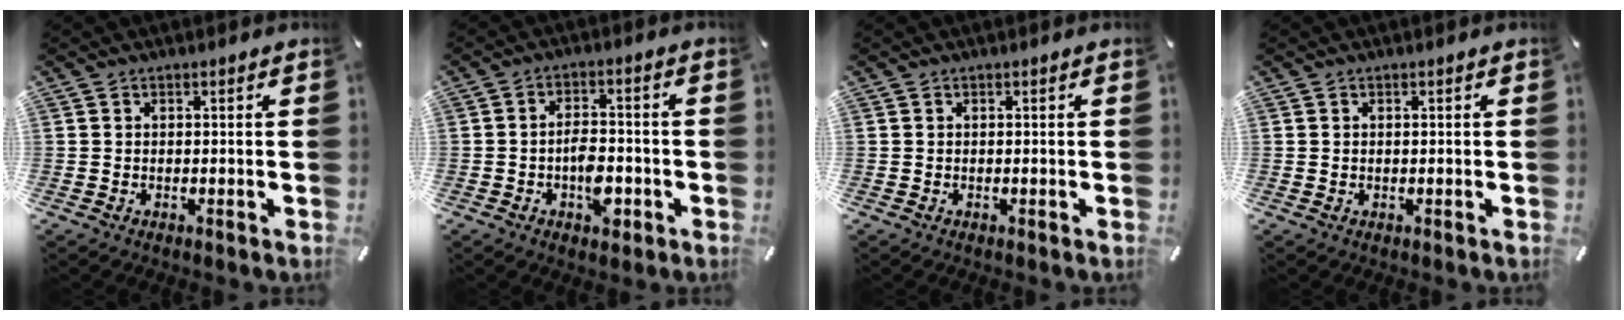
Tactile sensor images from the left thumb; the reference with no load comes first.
{"total": 7.1, "force": [-2.9, 4.1, 5.0], "torque": [-0.075, 0.016, -0.048]}
{"total": 0.0}
{"total": 0.0}